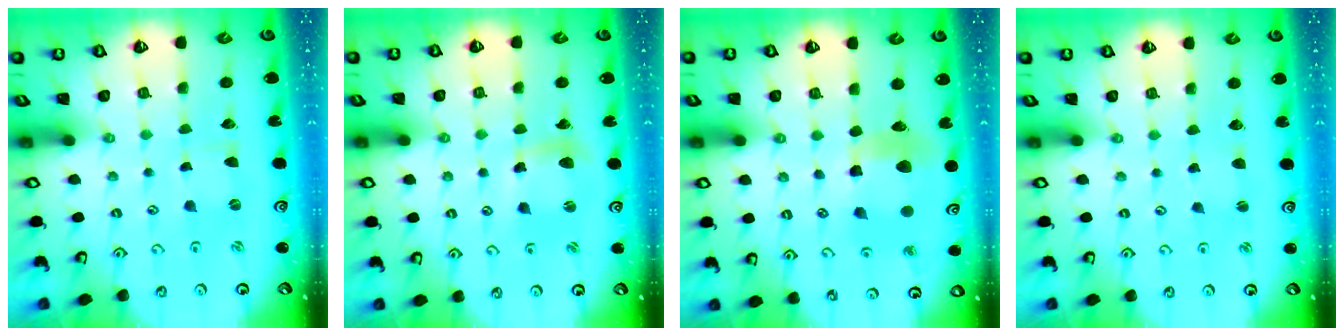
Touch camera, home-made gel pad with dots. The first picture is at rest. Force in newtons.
{"total": 7.4, "press": 7.3, "slide": 1.1}
{"total": 10.3, "press": 10.3, "slide": 1.3}
{"total": 1.8, "press": 1.8, "slide": 0.2}